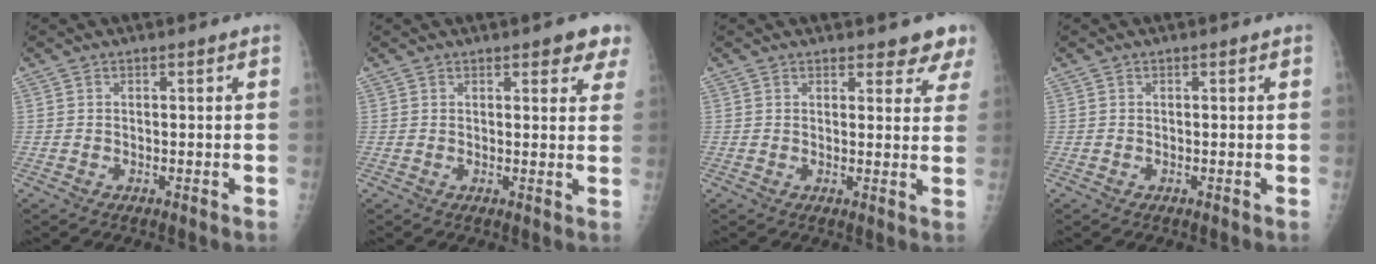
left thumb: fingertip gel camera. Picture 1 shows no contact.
{"total": 5.1, "force": [3.4, 1.9, 3.4], "torque": [-0.010, -0.010, 0.031]}
{"total": 5.4, "force": [4.7, 2.0, 1.5], "torque": [0.016, -0.025, 0.040]}
{"total": 0.0}